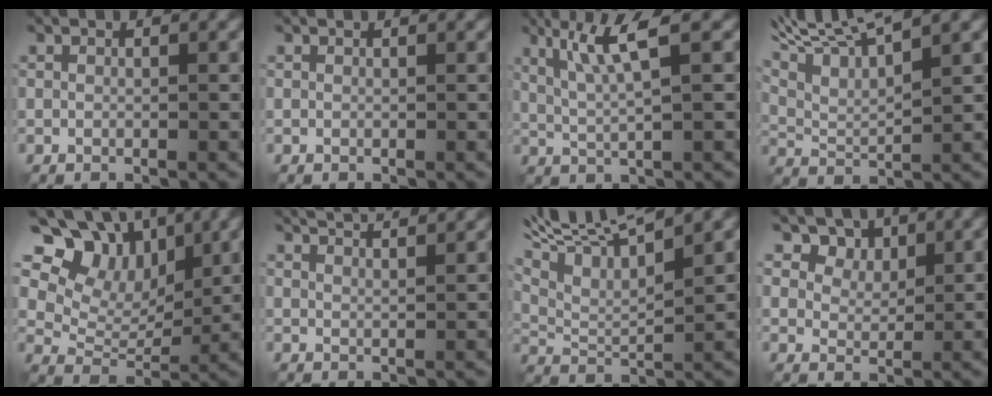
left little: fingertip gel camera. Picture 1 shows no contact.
{"total": 0.5, "force": [0.5, 0.1, 0.2], "torque": [-0.003, 0.001, 0.003]}
{"total": 4.8, "force": [1.4, 0.6, 4.5], "torque": [-0.096, 0.001, 0.035]}
{"total": 7.0, "force": [4.6, 1.6, 5.0], "torque": [-0.103, 0.018, 0.087]}
{"total": 10.2, "force": [5.5, 6.8, 5.1], "torque": [-0.114, 0.011, 0.095]}
{"total": 6.9, "force": [5.4, 2.0, 3.9], "torque": [-0.039, 0.027, 0.046]}
{"total": 9.6, "force": [5.8, 3.0, 7.0], "torque": [-0.140, 0.022, 0.098]}
{"total": 3.9, "force": [2.3, 2.7, 1.7], "torque": [-0.040, -0.021, 0.055]}